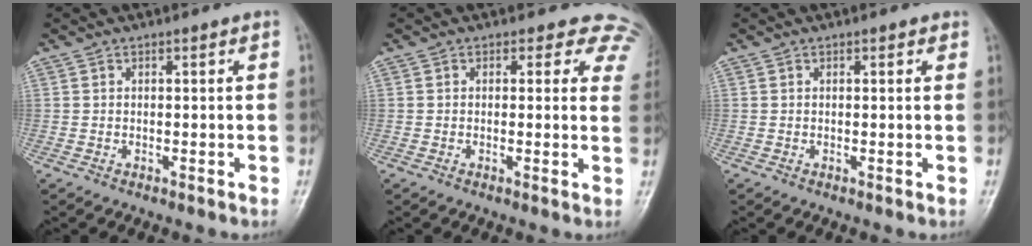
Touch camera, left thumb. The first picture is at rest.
{"total": 6.9, "force": [4.8, 4.4, 2.4], "torque": [0.017, -0.012, 0.023]}
{"total": 0.8, "force": [0.5, 0.4, 0.5], "torque": [-0.006, -0.001, 0.003]}